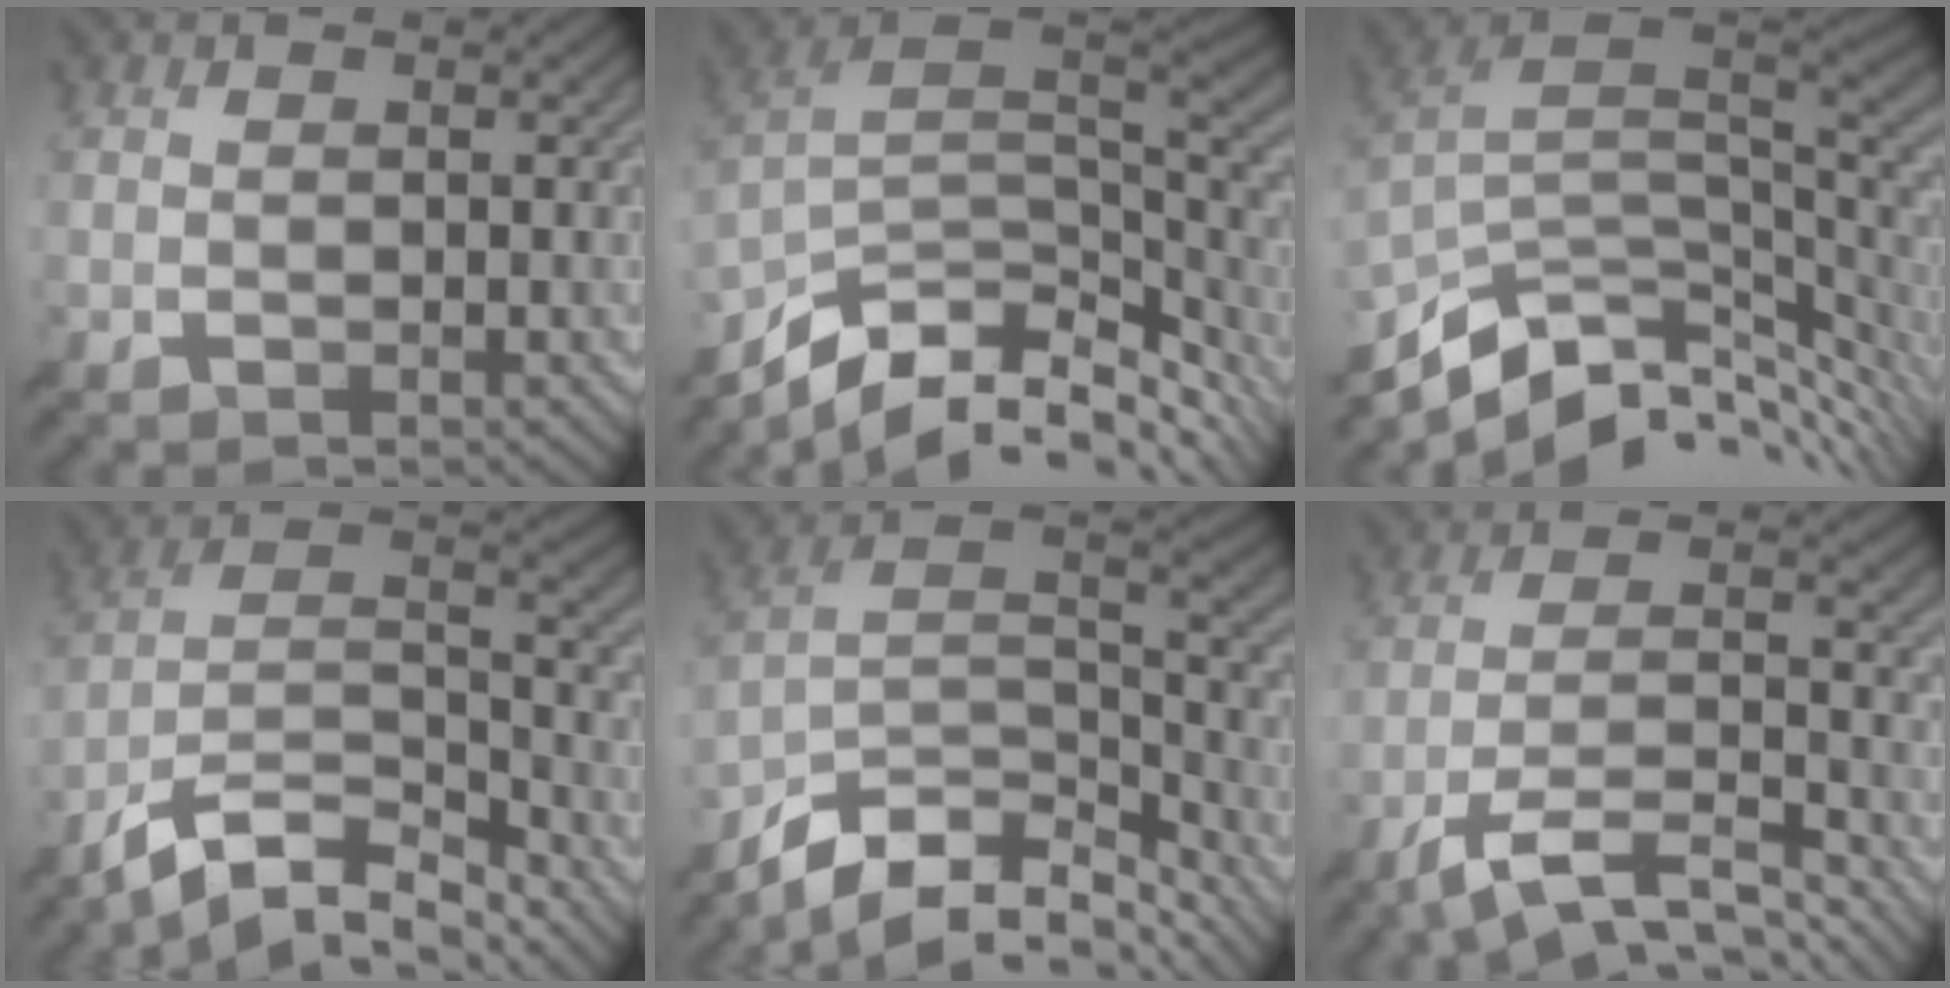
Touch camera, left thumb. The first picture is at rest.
{"total": 14.8, "force": [-8.1, 7.1, 10.2], "torque": [-0.224, -0.035, -0.124]}
{"total": 12.2, "force": [-4.4, 5.9, 9.7], "torque": [-0.208, -0.027, -0.063]}
{"total": 11.6, "force": [-9.1, 3.4, 6.3], "torque": [-0.125, 0.001, -0.174]}
{"total": 12.9, "force": [-9.4, 5.7, 6.6], "torque": [-0.150, -0.009, -0.158]}
{"total": 11.1, "force": [-8.1, 2.6, 7.1], "torque": [-0.134, 0.001, -0.144]}